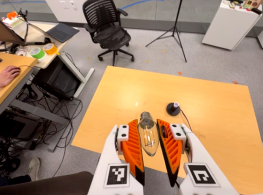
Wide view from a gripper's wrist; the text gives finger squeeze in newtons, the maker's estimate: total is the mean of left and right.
{"total": 11.6, "left": 12.5, "right": 10.8}